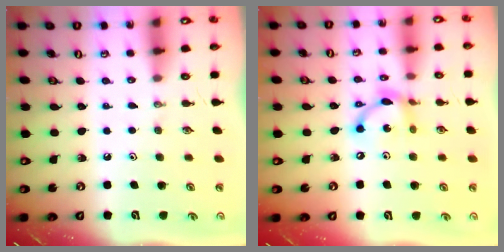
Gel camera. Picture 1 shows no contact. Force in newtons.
{"total": 11.1, "press": 11.1, "slide": 0.7}